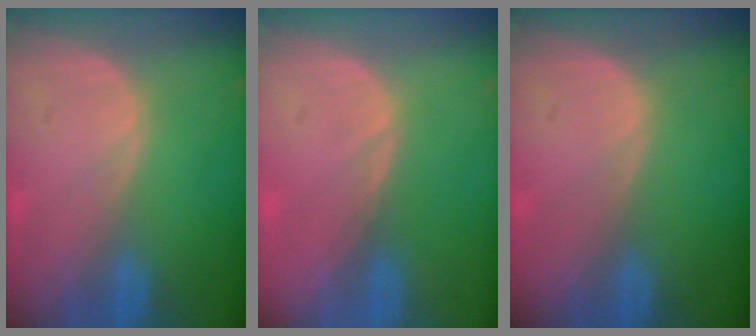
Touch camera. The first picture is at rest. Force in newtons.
{"total": 0.6, "press": 0.4, "slide": 0.4}
{"total": 0.0}